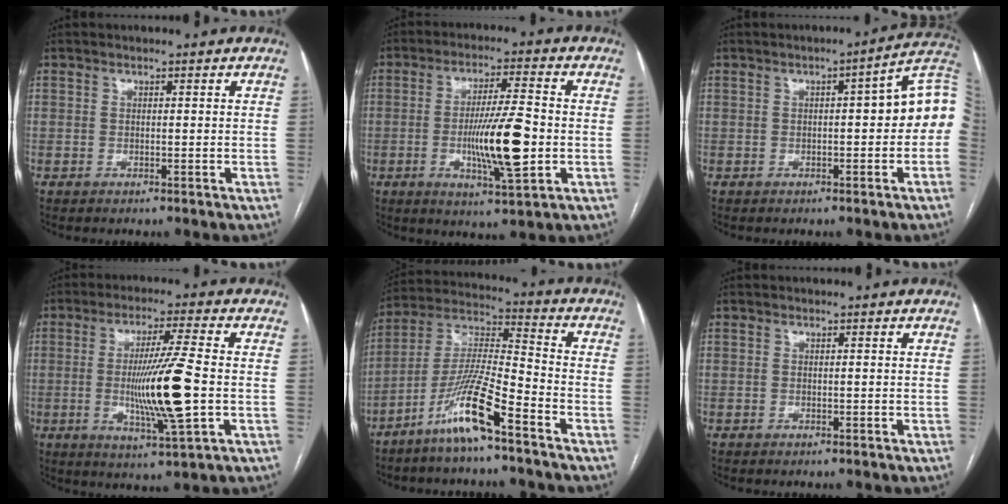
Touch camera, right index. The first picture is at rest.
{"total": 11.7, "force": [-2.0, 1.2, 11.5], "torque": [-0.198, -0.009, -0.035]}
{"total": 8.9, "force": [0.3, 1.7, 8.7], "torque": [-0.107, 0.033, -0.002]}
{"total": 12.7, "force": [-1.4, -0.2, 12.6], "torque": [-0.231, -0.015, -0.027]}
{"total": 12.0, "force": [-7.3, 0.4, 9.4], "torque": [-0.192, -0.011, -0.149]}
{"total": 0.0}